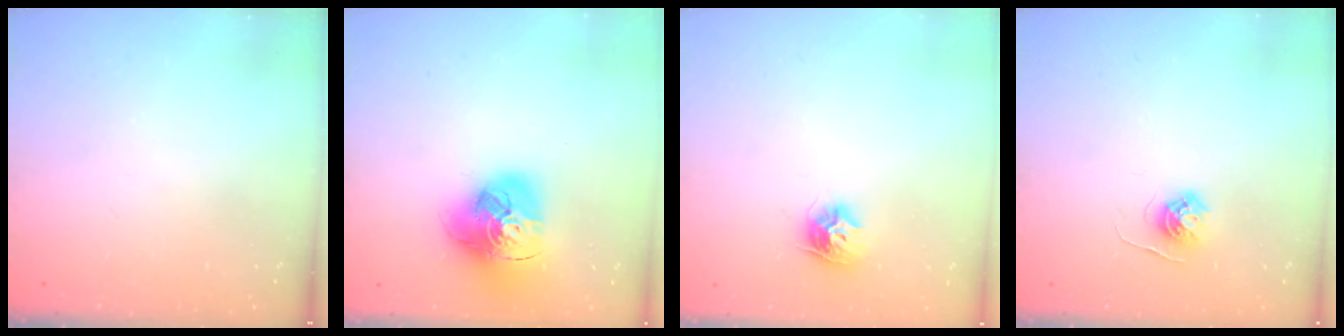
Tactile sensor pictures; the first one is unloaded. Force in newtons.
{"total": 17.2, "press": 17.0, "slide": 1.9}
{"total": 9.3, "press": 9.3, "slide": 0.2}
{"total": 4.8, "press": 4.7, "slide": 0.5}